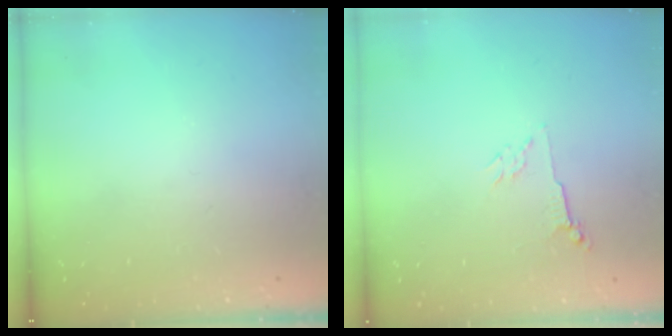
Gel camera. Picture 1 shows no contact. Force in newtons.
{"total": 2.8, "press": 2.7, "slide": 0.6}